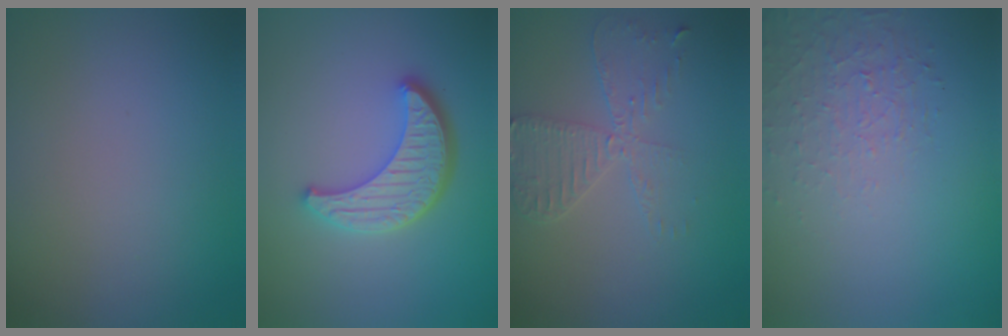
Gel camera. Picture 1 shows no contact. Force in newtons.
{"total": 4.6, "press": 3.9, "slide": 2.5}
{"total": 3.7, "press": 3.2, "slide": 1.9}
{"total": 1.5, "press": 0.8, "slide": 1.3}